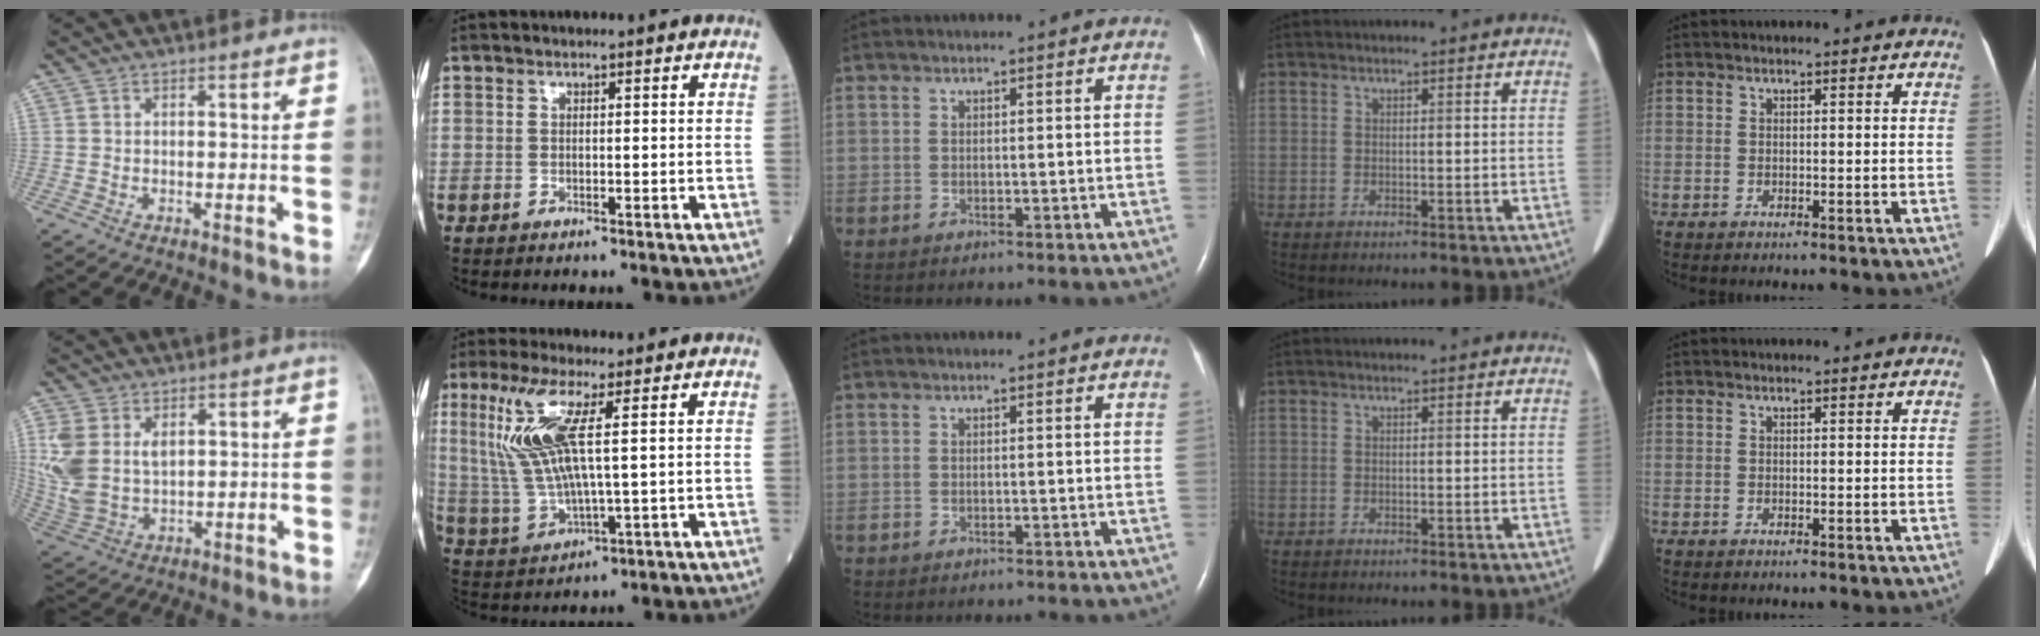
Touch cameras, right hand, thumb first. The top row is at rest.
{"thumb": {"total": 10.6, "force": [3.0, 7.0, 7.4], "torque": [-0.162, -0.007, 0.075]}, "index": {"total": 10.5, "force": [3.2, 1.3, 9.9], "torque": [-0.236, -0.001, 0.069]}, "middle": {"total": 2.5, "force": [-2.4, 0.2, 0.6], "torque": [-0.008, -0.005, -0.030]}}